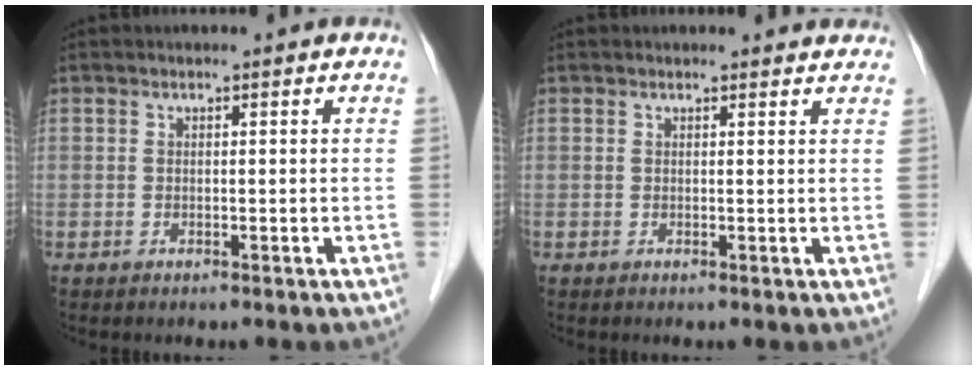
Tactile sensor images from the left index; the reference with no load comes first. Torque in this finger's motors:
{"motor_torque": [0.30, -0.41, 0.02, -0.02]}